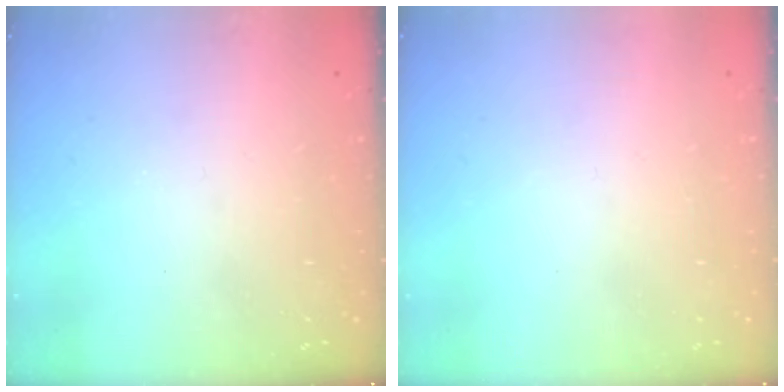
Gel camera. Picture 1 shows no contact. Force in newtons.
{"total": 1.7, "press": 1.7, "slide": 0.2}